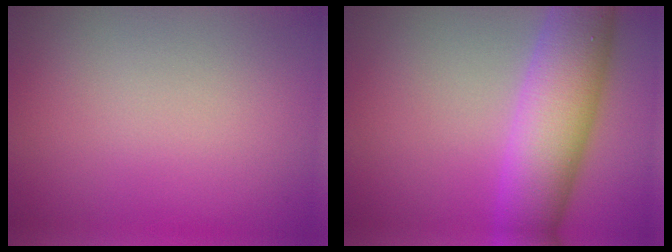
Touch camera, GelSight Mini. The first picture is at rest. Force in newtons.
{"total": 8.6, "press": 8.6, "slide": 0.4}